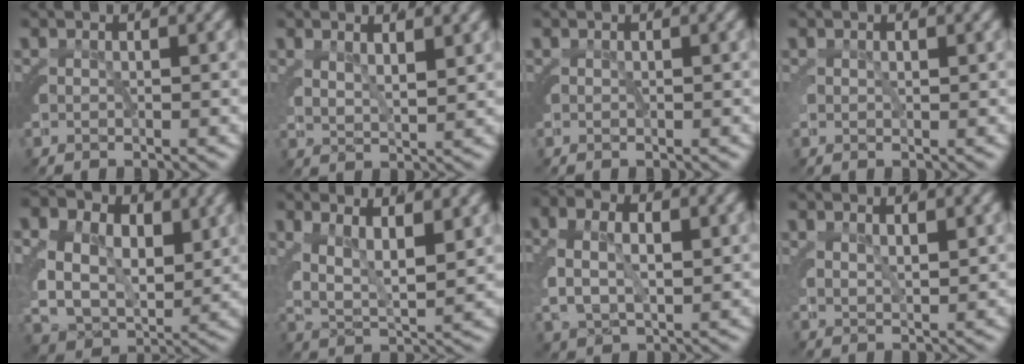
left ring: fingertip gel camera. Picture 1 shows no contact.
{"total": 2.5, "force": [1.8, 0.8, 1.6], "torque": [-0.033, -0.005, 0.038]}
{"total": 0.0}
{"total": 0.7, "force": [0.3, 0.5, 0.4], "torque": [-0.014, -0.001, 0.008]}
{"total": 10.6, "force": [1.0, 8.7, 6.0], "torque": [-0.123, -0.040, 0.017]}
{"total": 6.4, "force": [2.1, 3.8, 4.7], "torque": [-0.087, -0.006, 0.032]}
{"total": 5.0, "force": [0.8, 3.1, 3.8], "torque": [-0.078, -0.001, 0.019]}
{"total": 2.0, "force": [1.5, 0.4, 1.1], "torque": [-0.024, -0.005, 0.034]}